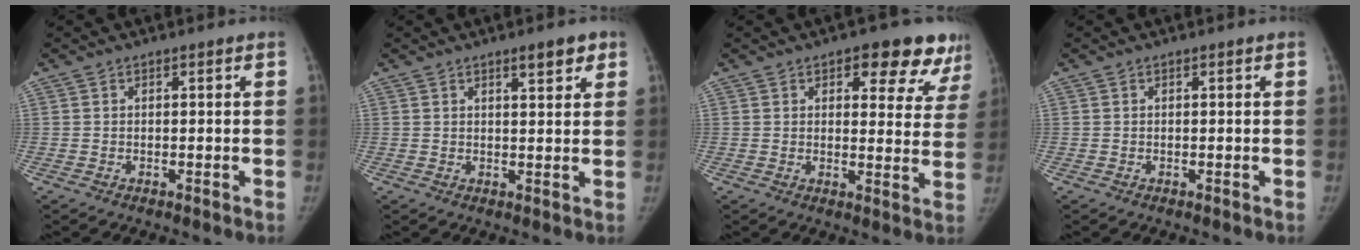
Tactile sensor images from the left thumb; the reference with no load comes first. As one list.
[{"total": 4.1, "force": [2.6, 1.2, 2.9], "torque": [-0.028, -0.014, 0.036]}, {"total": 12.6, "force": [7.8, 5.8, 8.1], "torque": [-0.036, -0.034, 0.084]}, {"total": 0.0}]